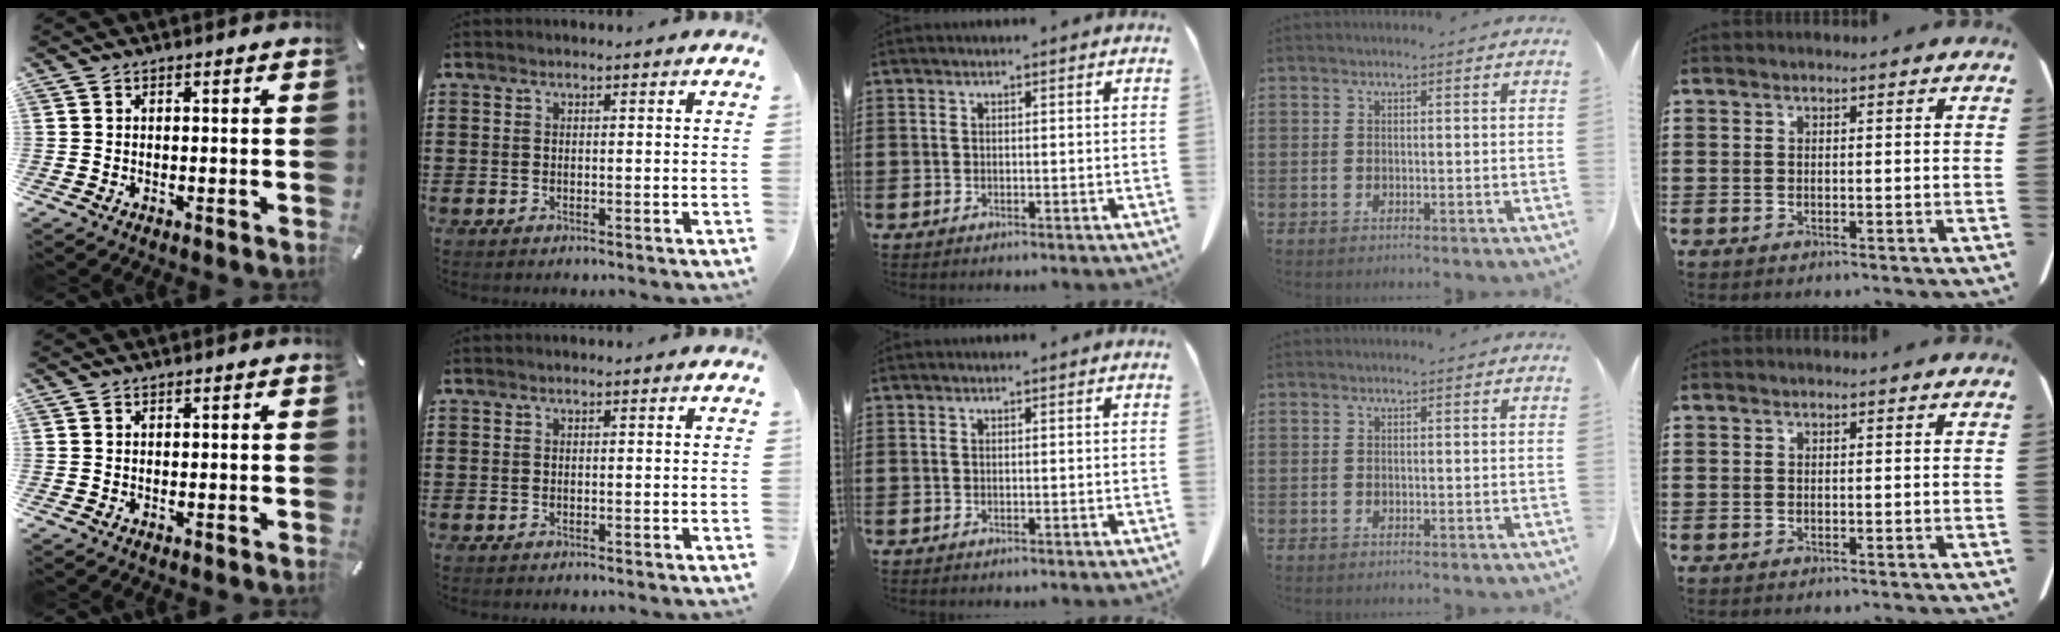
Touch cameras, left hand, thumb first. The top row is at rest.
{}